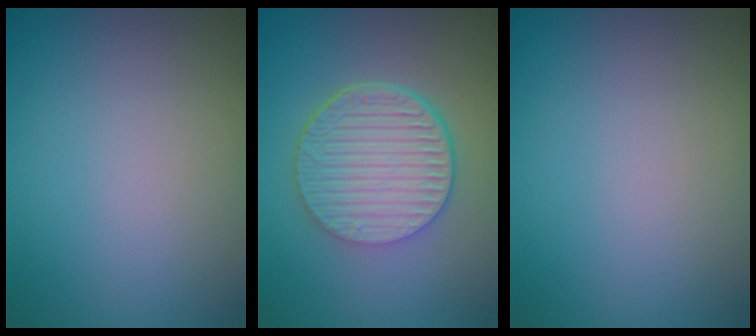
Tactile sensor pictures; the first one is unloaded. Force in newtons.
{"total": 6.6, "press": 4.8, "slide": 4.6}
{"total": 0.0}